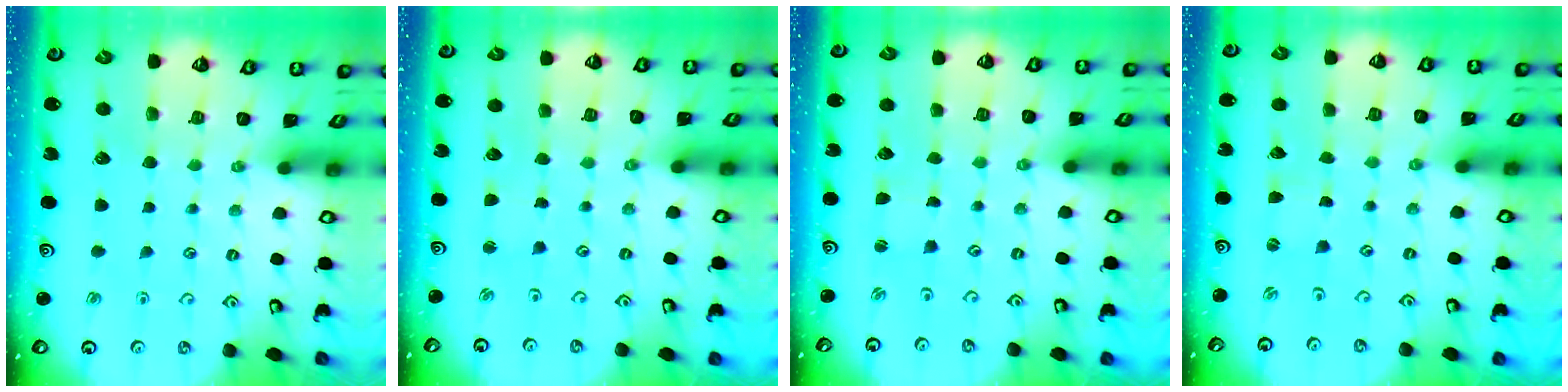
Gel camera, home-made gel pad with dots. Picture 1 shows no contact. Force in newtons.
{"total": 1.4, "press": 1.4, "slide": 0.2}
{"total": 0.6, "press": 0.6, "slide": 0.0}
{"total": 1.3, "press": 1.2, "slide": 0.2}